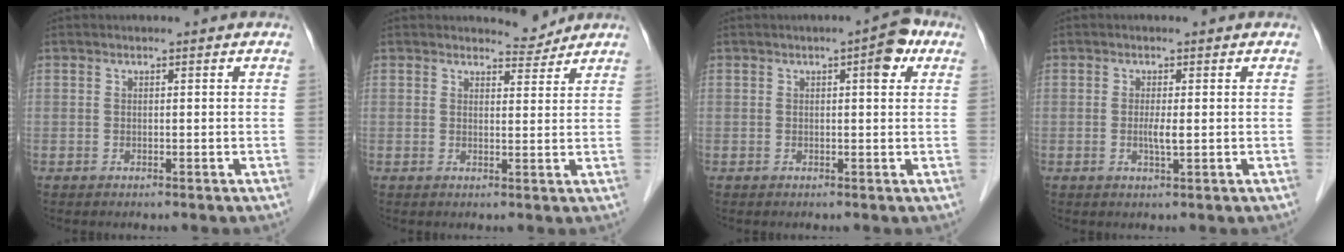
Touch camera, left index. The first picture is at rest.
{"total": 2.7, "force": [2.6, 0.4, -0.4], "torque": [0.001, -0.012, 0.036]}
{"total": 3.8, "force": [1.6, 0.9, 3.3], "torque": [-0.040, 0.007, 0.016]}
{"total": 1.8, "force": [-0.3, 0.0, 1.8], "torque": [-0.037, -0.006, -0.005]}